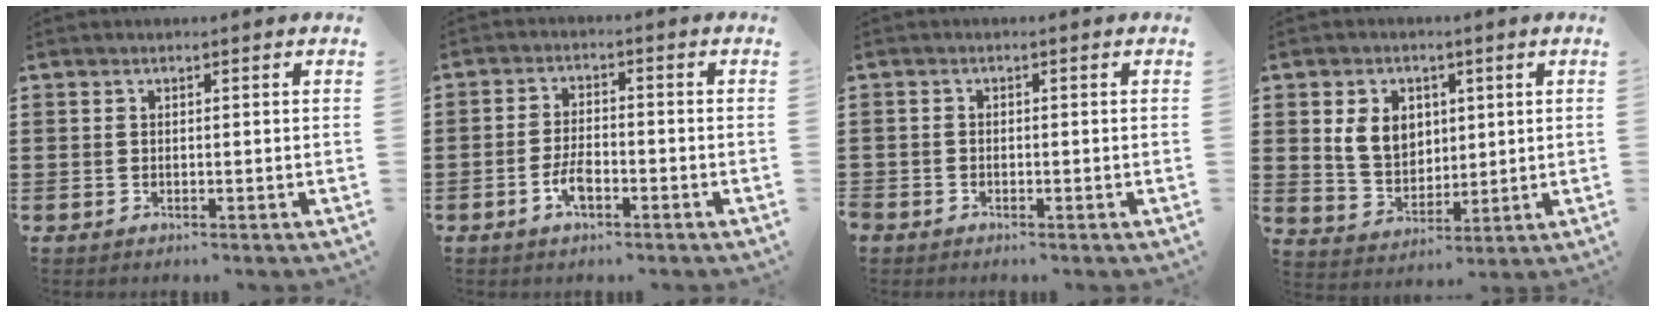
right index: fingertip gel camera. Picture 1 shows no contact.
{"total": 4.2, "force": [-1.9, 1.8, 3.2], "torque": [-0.077, -0.002, -0.041]}
{"total": 1.1, "force": [-0.9, 0.5, 0.0], "torque": [-0.003, 0.003, -0.021]}
{"total": 6.8, "force": [1.9, 5.5, 3.5], "torque": [-0.089, 0.013, 0.031]}